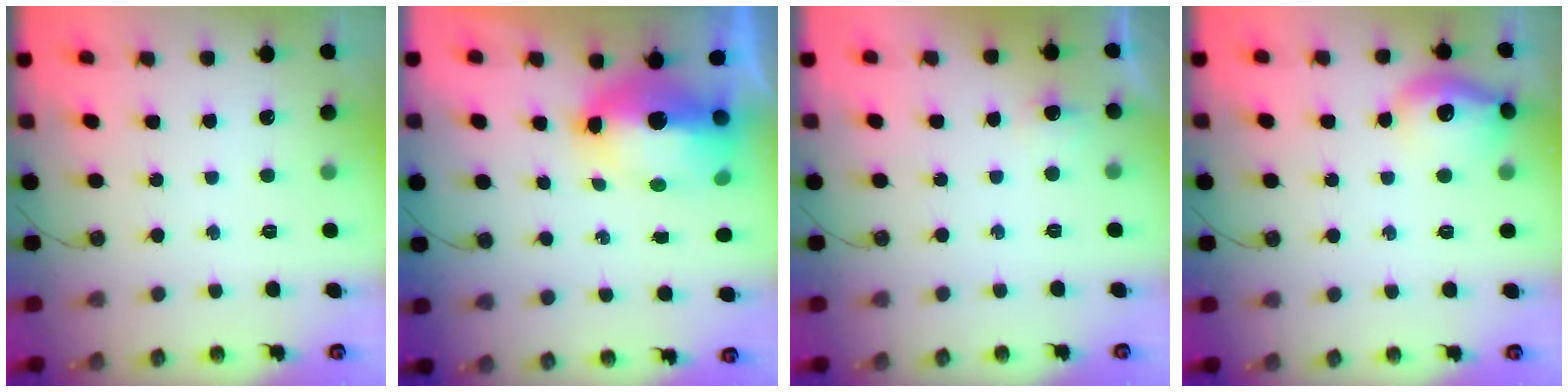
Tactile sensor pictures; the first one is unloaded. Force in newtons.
{"total": 15.9, "press": 13.6, "slide": 8.3}
{"total": 5.9, "press": 5.4, "slide": 2.2}
{"total": 14.5, "press": 14.4, "slide": 1.1}